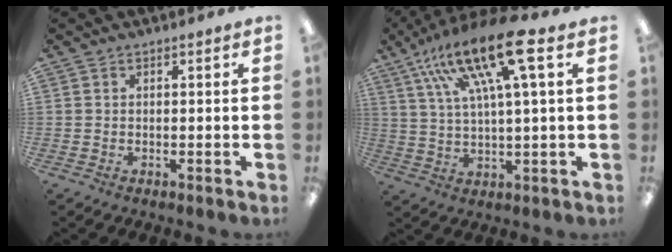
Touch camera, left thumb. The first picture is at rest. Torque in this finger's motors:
{"motor_torque": [0.16, 0.66, 1.86, -0.91, 0.16]}